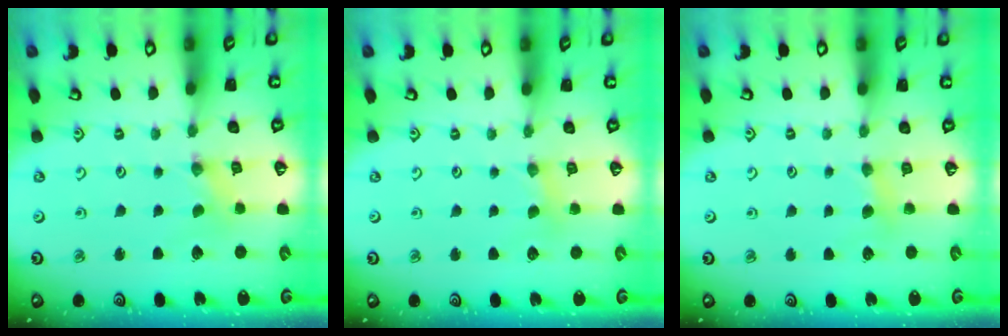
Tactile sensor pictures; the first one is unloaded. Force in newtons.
{"total": 2.6, "press": 2.6, "slide": 0.4}
{"total": 3.9, "press": 3.9, "slide": 0.4}